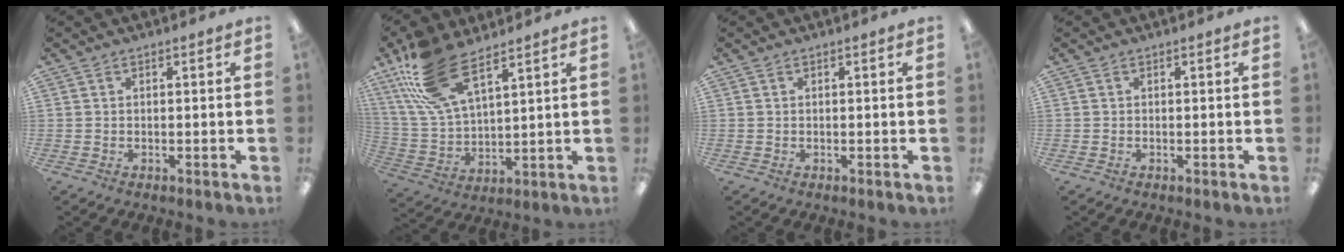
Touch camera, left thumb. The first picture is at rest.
{"total": 17.5, "force": [11.0, 7.4, 11.5], "torque": [-0.254, -0.030, 0.199]}
{"total": 0.0}
{"total": 0.0}